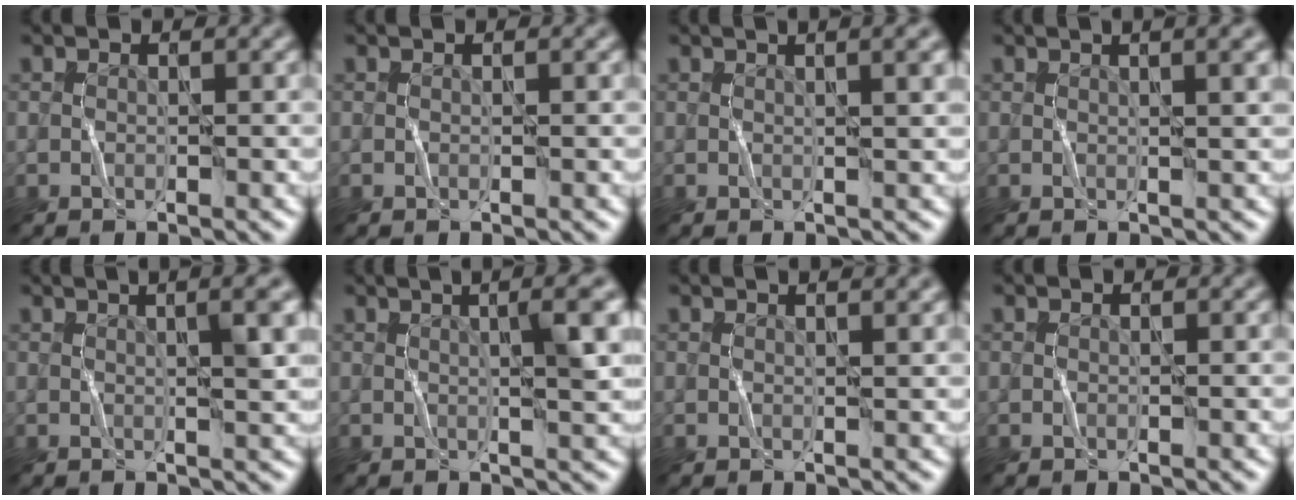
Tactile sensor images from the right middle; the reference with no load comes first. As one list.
[{"total": 0.0}, {"total": 3.9, "force": [0.8, 1.3, 3.6], "torque": [-0.026, 0.018, 0.004]}, {"total": 3.5, "force": [0.8, 1.2, 3.2], "torque": [-0.024, 0.016, 0.004]}, {"total": 4.8, "force": [0.9, 1.3, 4.6], "torque": [-0.043, 0.019, 0.015]}, {"total": 4.8, "force": [0.9, 0.8, 4.6], "torque": [-0.061, 0.013, 0.020]}, {"total": 2.0, "force": [0.7, 0.9, 1.7], "torque": [-0.006, 0.014, -0.006]}, {"total": 0.0}]